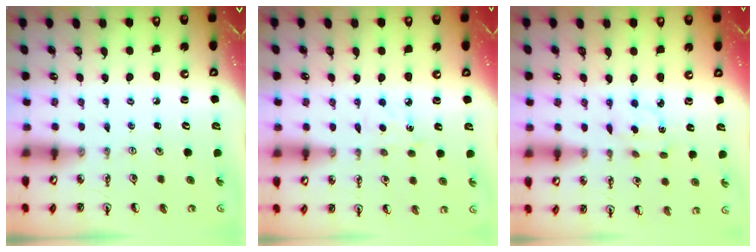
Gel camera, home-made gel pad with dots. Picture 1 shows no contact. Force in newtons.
{"total": 4.2, "press": 4.2, "slide": 0.5}
{"total": 2.5, "press": 2.4, "slide": 0.5}